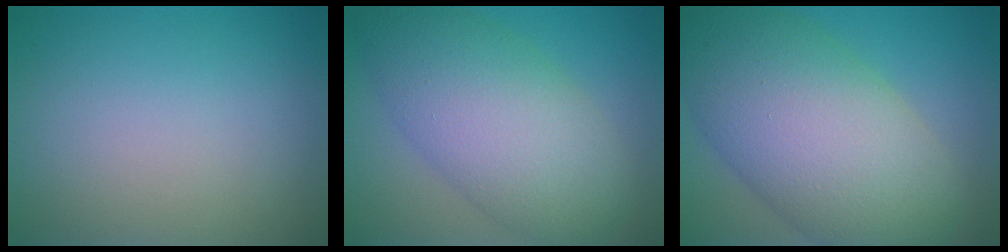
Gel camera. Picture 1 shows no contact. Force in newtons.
{"total": 9.4, "press": 9.3, "slide": 0.5}
{"total": 13.4, "press": 13.4, "slide": 0.5}